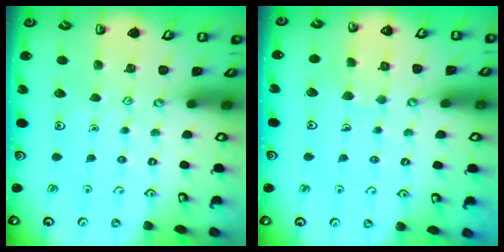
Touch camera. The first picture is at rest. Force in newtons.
{"total": 5.1, "press": 5.1, "slide": 0.5}